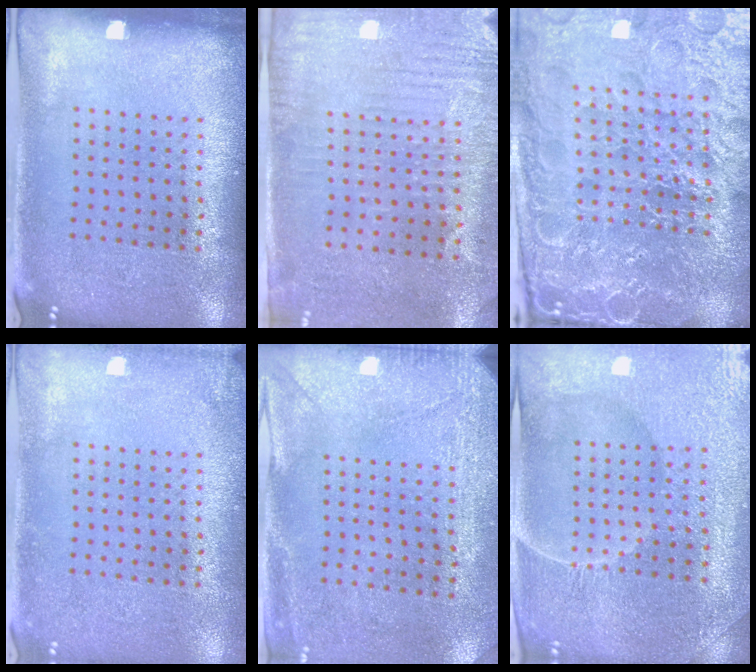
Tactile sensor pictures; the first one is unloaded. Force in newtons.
{"total": 3.1, "press": 2.6, "slide": 1.7}
{"total": 6.1, "press": 5.5, "slide": 2.7}
{"total": 1.3, "press": 1.3, "slide": 0.1}
{"total": 2.9, "press": 2.3, "slide": 1.8}
{"total": 4.3, "press": 4.2, "slide": 1.1}